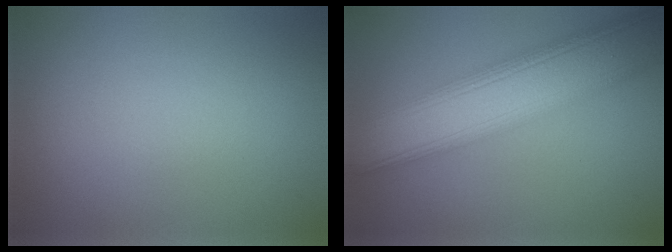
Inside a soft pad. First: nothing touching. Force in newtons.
{"total": 9.8, "press": 9.8, "slide": 0.4}